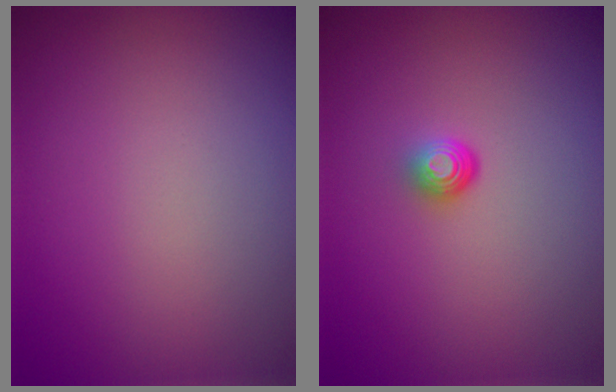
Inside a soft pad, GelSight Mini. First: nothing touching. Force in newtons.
{"total": 1.5, "press": 0.9, "slide": 1.2}